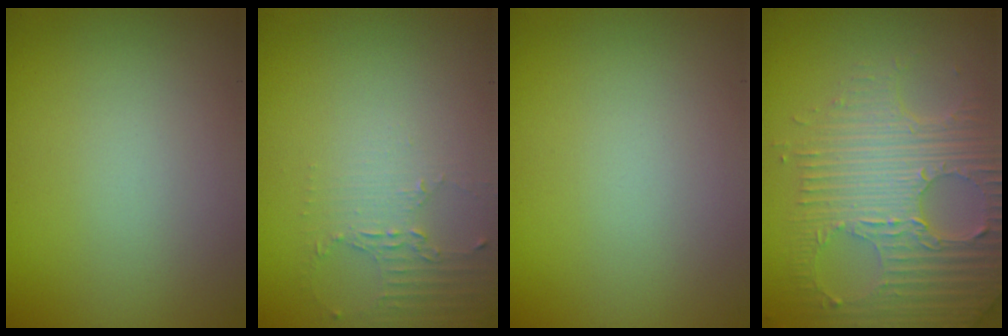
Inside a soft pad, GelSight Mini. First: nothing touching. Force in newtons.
{"total": 2.0, "press": 1.5, "slide": 1.4}
{"total": 0.0}
{"total": 7.5, "press": 5.2, "slide": 5.4}